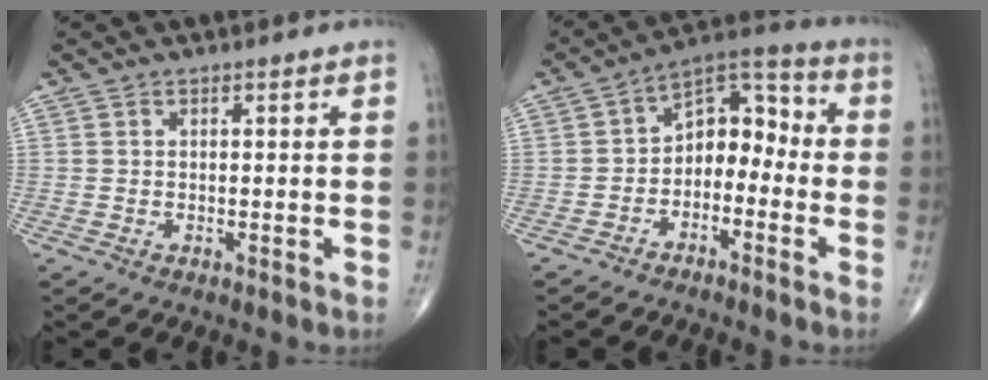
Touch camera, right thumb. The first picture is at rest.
{"total": 9.6, "force": [-2.3, 6.5, 6.7], "torque": [-0.069, 0.055, -0.056]}